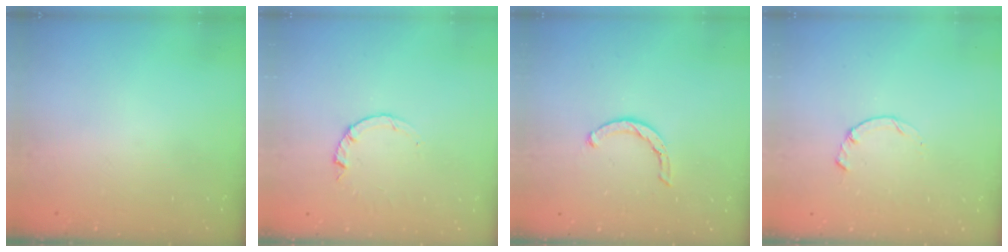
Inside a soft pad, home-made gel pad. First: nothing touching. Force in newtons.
{"total": 0.9, "press": 0.8, "slide": 0.2}
{"total": 3.5, "press": 3.5, "slide": 0.3}
{"total": 0.5, "press": 0.4, "slide": 0.3}